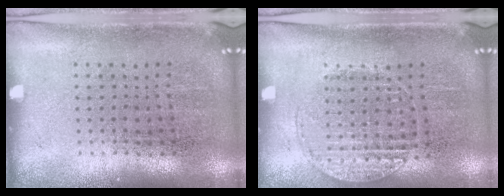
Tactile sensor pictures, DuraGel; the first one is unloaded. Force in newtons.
{"total": 1.1, "press": 1.1, "slide": 0.2}